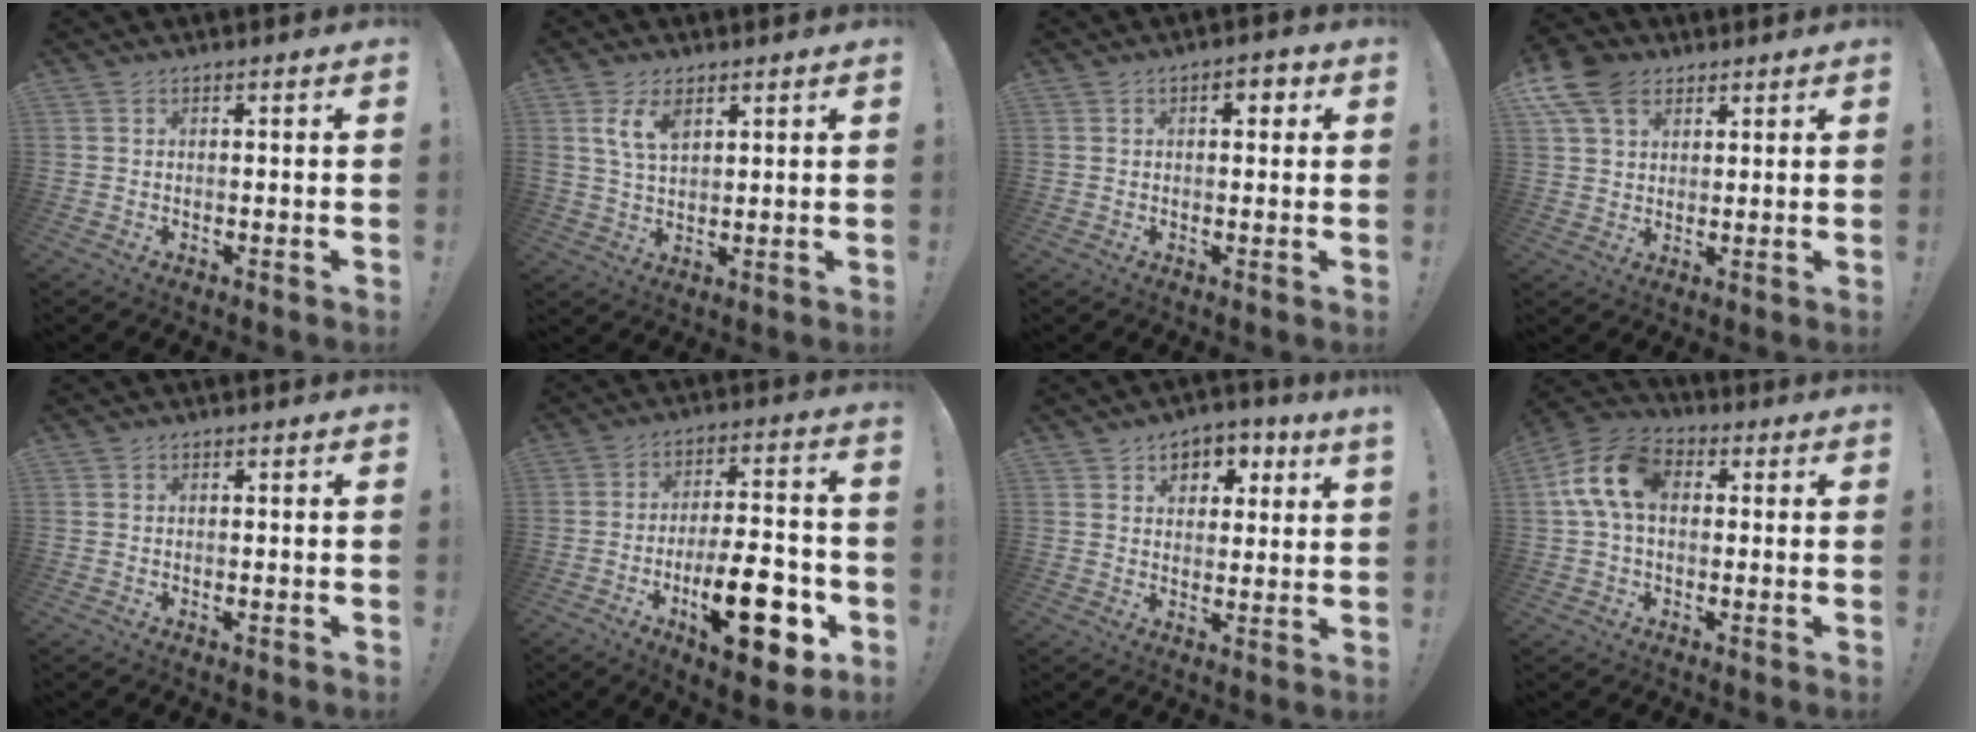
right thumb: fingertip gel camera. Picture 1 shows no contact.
{"total": 7.0, "force": [3.5, 3.7, 4.7], "torque": [-0.098, -0.009, 0.063]}
{"total": 3.3, "force": [0.8, 1.9, 2.5], "torque": [-0.034, 0.004, 0.007]}
{"total": 11.1, "force": [5.8, 7.5, 5.8], "torque": [-0.111, -0.017, 0.116]}
{"total": 0.0}
{"total": 20.7, "force": [-7.4, 8.1, 17.6], "torque": [-0.255, 0.039, -0.109]}
{"total": 6.6, "force": [4.2, 3.7, 3.5], "torque": [-0.051, -0.018, 0.075]}
{"total": 13.5, "force": [2.3, 8.9, 9.8], "torque": [-0.188, 0.016, 0.046]}